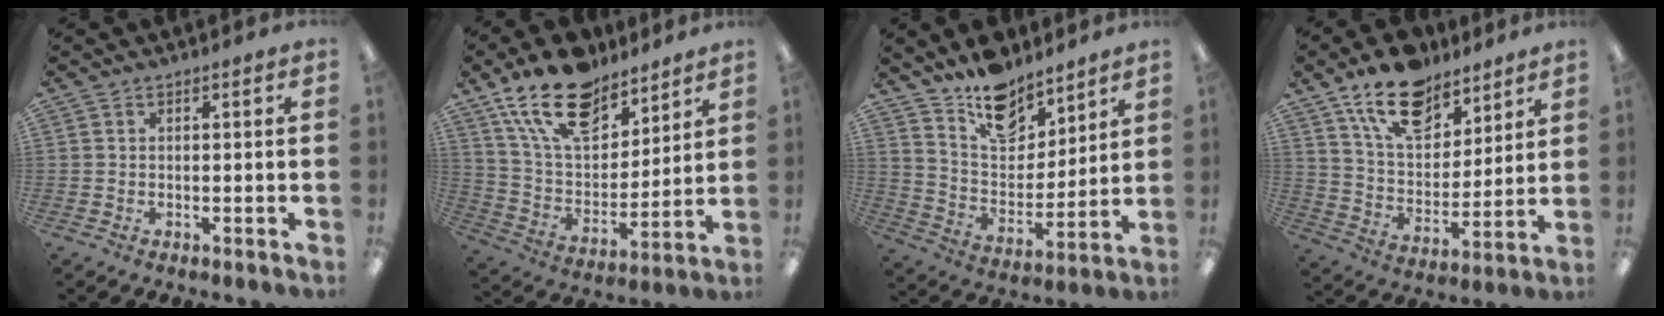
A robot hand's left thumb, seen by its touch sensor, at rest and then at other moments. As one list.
[{"total": 19.5, "force": [13.8, 9.9, 9.5], "torque": [-0.183, -0.068, 0.252]}, {"total": 14.4, "force": [11.5, 7.1, 4.9], "torque": [-0.080, -0.084, 0.213]}, {"total": 16.2, "force": [12.1, 8.2, 7.1], "torque": [-0.125, -0.062, 0.220]}]